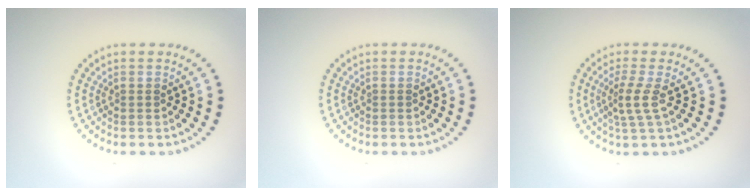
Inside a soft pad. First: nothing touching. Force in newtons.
{"total": 0.0}
{"total": 2.3, "press": 1.6, "slide": 1.7}